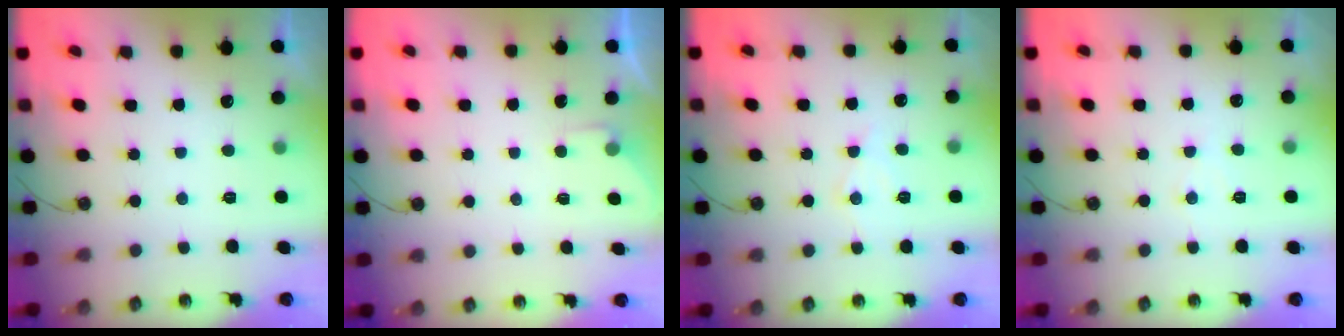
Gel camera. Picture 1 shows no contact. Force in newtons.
{"total": 2.9, "press": 2.8, "slide": 0.4}
{"total": 7.6, "press": 7.6, "slide": 0.6}
{"total": 5.3, "press": 5.2, "slide": 0.8}